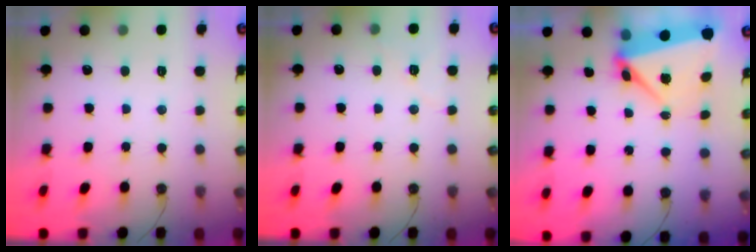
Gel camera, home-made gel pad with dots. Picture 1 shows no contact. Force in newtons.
{"total": 5.9, "press": 5.4, "slide": 2.4}
{"total": 6.0, "press": 6.0, "slide": 0.3}